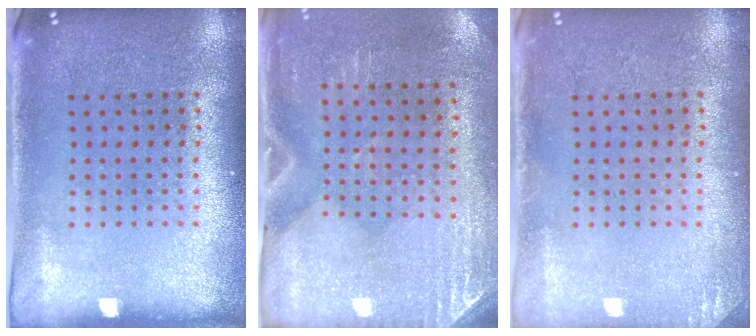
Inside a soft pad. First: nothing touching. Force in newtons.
{"total": 2.9, "press": 2.5, "slide": 1.4}
{"total": 1.1, "press": 1.1, "slide": 0.1}